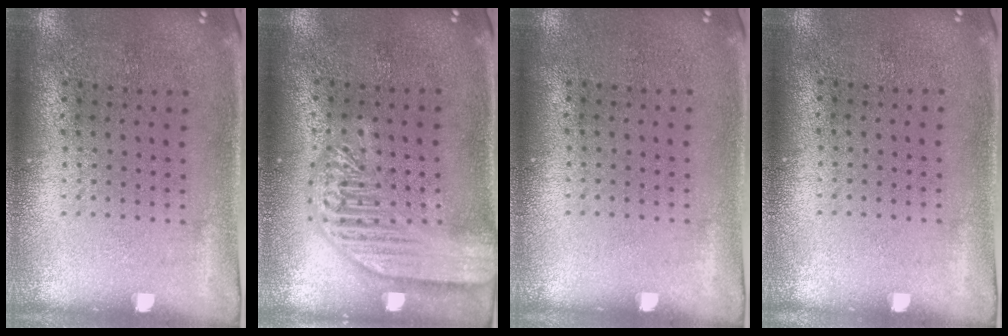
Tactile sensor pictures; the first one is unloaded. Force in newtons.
{"total": 3.7, "press": 3.7, "slide": 0.4}
{"total": 0.0}
{"total": 0.0}